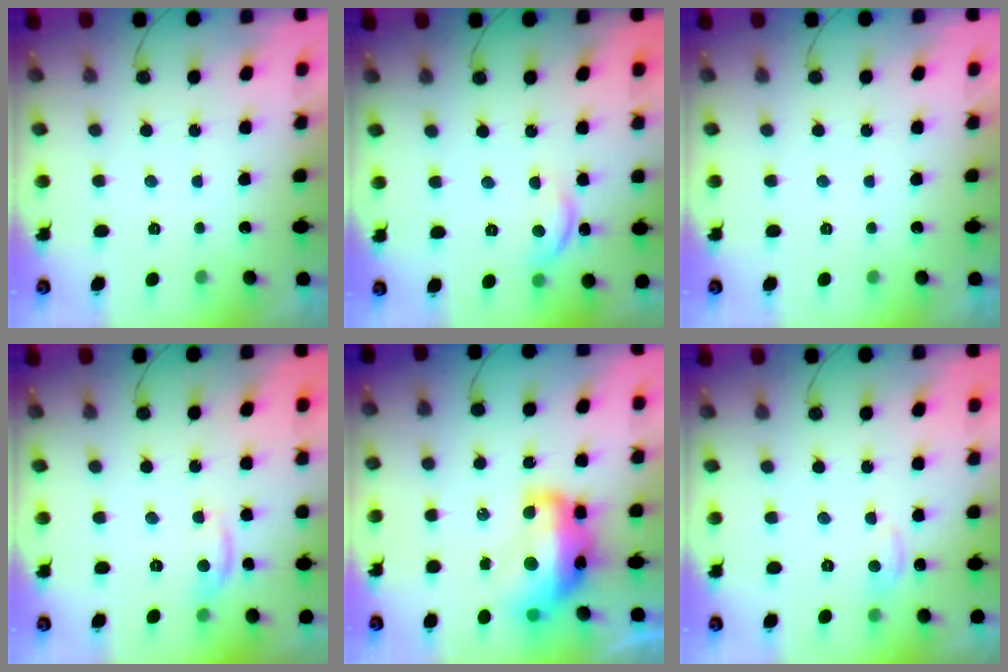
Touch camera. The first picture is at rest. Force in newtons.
{"total": 9.0, "press": 9.0, "slide": 0.6}
{"total": 0.0}
{"total": 5.2, "press": 5.2, "slide": 0.5}
{"total": 18.0, "press": 17.9, "slide": 1.7}
{"total": 4.7, "press": 4.7, "slide": 0.7}